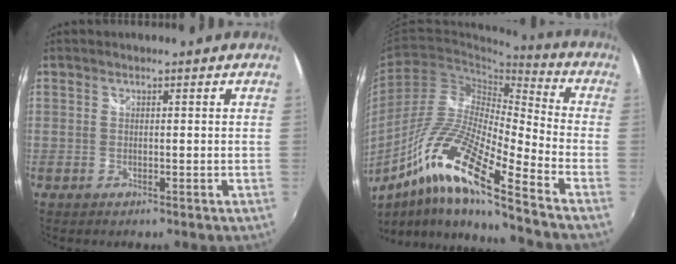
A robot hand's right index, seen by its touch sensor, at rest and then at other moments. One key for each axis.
{"total": 18.4, "fx": -10.8, "fy": 2.0, "fz": 14.8, "tx": -0.269, "ty": -0.015, "tz": -0.221}